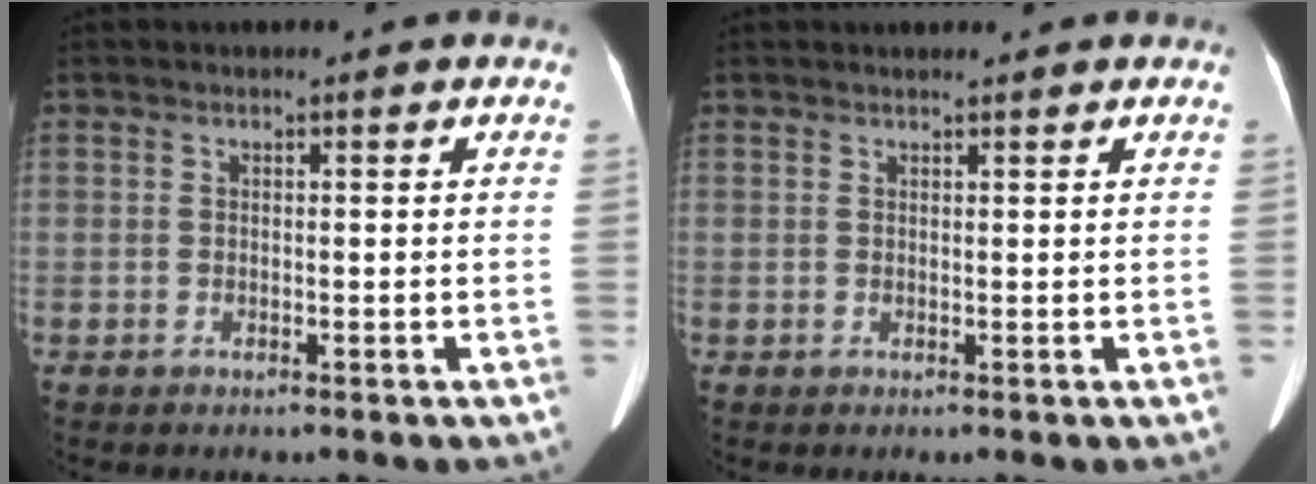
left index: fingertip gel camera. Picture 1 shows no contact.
{"total": 1.1, "force": [1.1, 0.0, 0.2], "torque": [-0.008, 0.010, 0.019]}